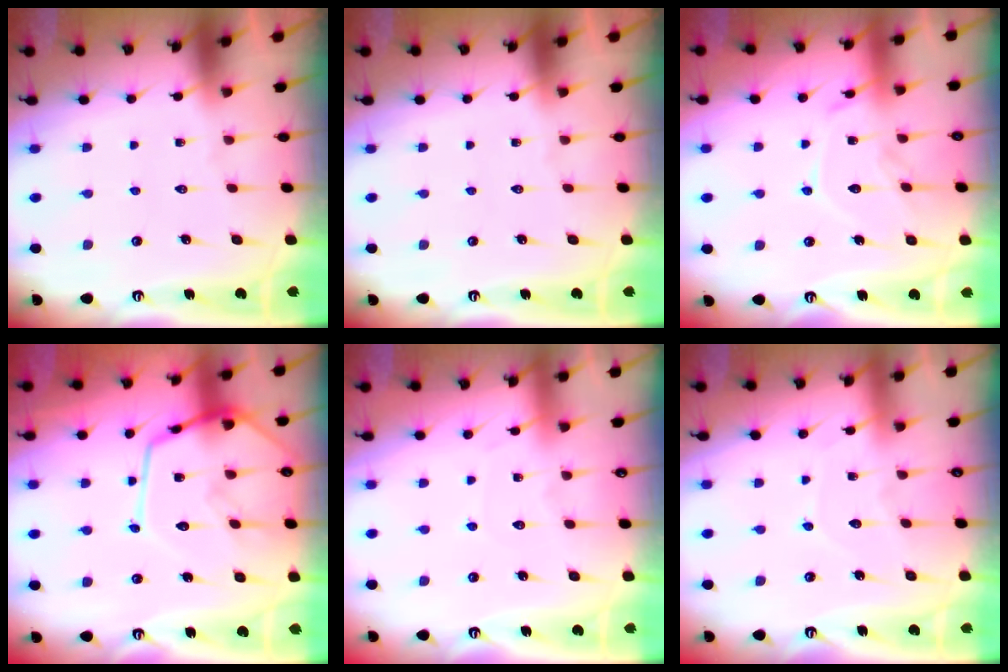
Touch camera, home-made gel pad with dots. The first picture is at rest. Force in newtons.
{"total": 0.0}
{"total": 12.2, "press": 12.1, "slide": 0.8}
{"total": 16.0, "press": 16.0, "slide": 1.4}
{"total": 3.5, "press": 3.5, "slide": 0.6}
{"total": 5.3, "press": 5.3, "slide": 0.6}